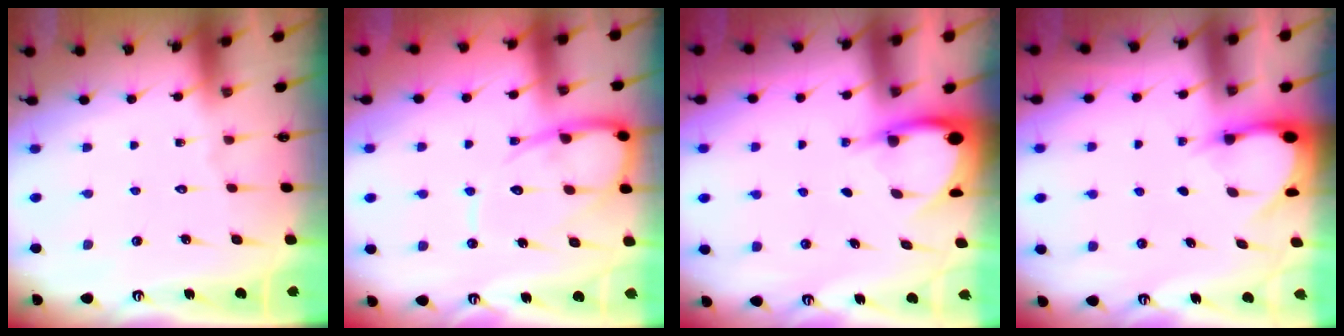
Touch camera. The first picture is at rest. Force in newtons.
{"total": 11.6, "press": 11.5, "slide": 1.2}
{"total": 4.0, "press": 4.0, "slide": 0.3}
{"total": 3.3, "press": 3.2, "slide": 0.2}